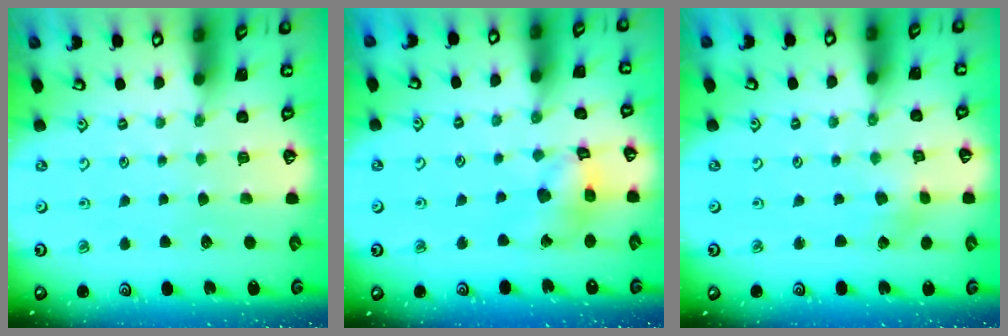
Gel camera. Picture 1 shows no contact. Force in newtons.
{"total": 12.2, "press": 12.1, "slide": 1.4}
{"total": 0.8, "press": 0.8, "slide": 0.2}